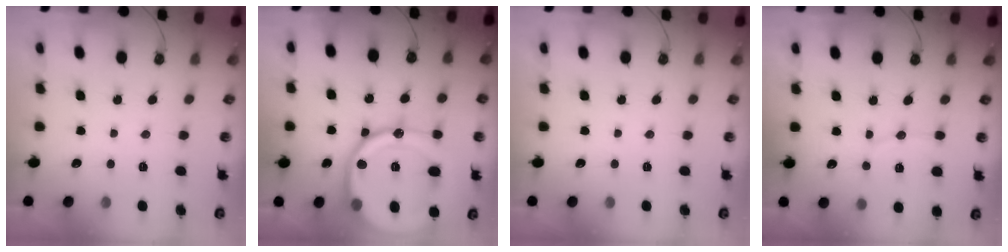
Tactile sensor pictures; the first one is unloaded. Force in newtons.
{"total": 26.4, "press": 26.2, "slide": 2.9}
{"total": 0.0}
{"total": 6.5, "press": 6.5, "slide": 0.5}